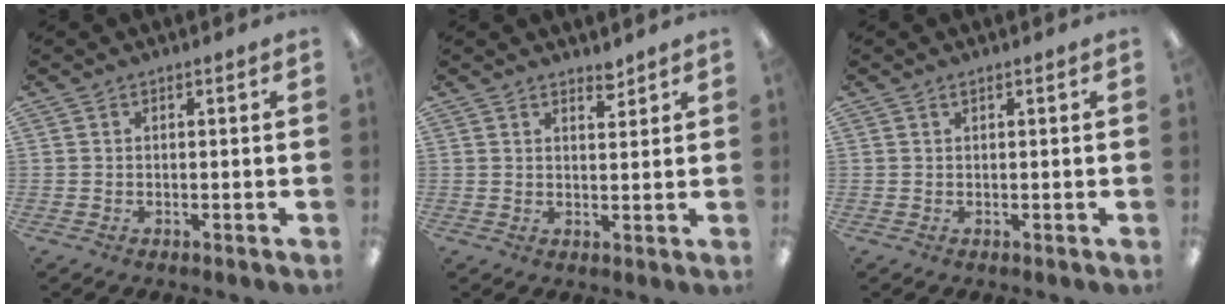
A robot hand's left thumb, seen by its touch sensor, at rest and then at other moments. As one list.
[{"total": 3.0, "force": [2.7, 0.9, 0.9], "torque": [0.002, -0.020, 0.045]}, {"total": 0.5, "force": [0.4, 0.1, 0.3], "torque": [-0.008, 0.004, 0.007]}]